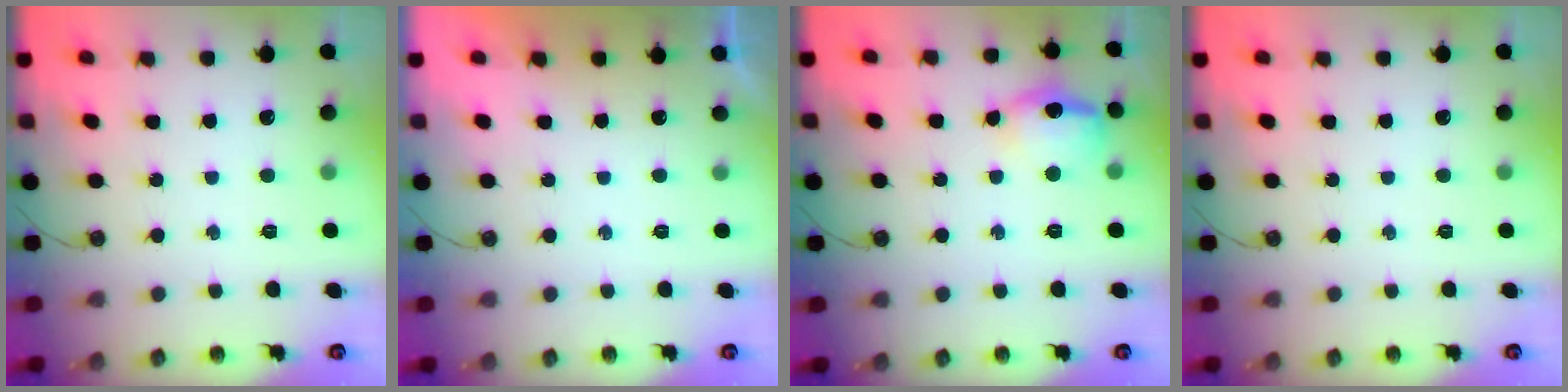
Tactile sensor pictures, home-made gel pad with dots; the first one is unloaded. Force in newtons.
{"total": 0.0}
{"total": 12.0, "press": 11.9, "slide": 1.0}
{"total": 0.0}